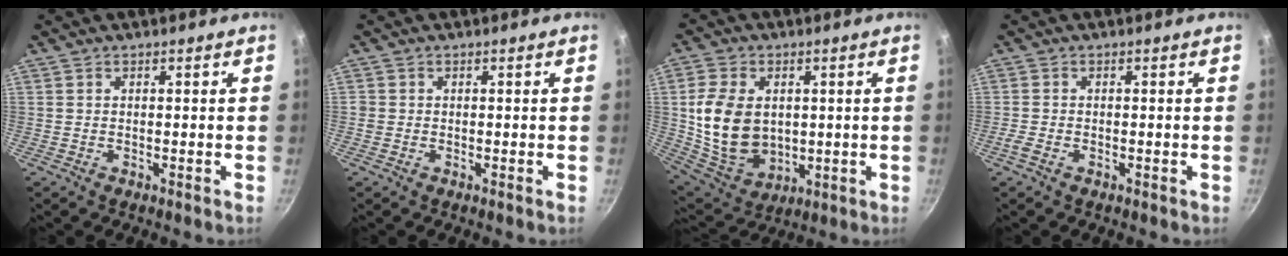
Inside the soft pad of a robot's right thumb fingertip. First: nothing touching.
{"total": 1.0, "force": [-0.2, 0.9, 0.2], "torque": [-0.004, 0.001, -0.005]}
{"total": 15.1, "force": [1.6, 11.0, 10.2], "torque": [-0.173, -0.017, 0.049]}
{"total": 1.7, "force": [-0.8, 0.9, 1.2], "torque": [-0.032, 0.003, -0.021]}